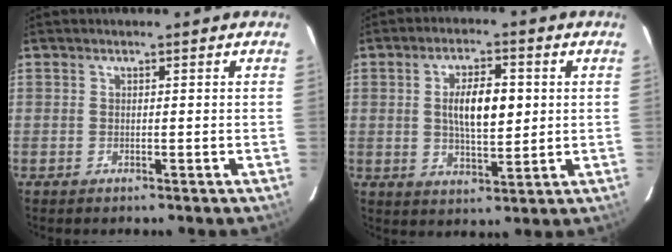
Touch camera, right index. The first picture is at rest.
{"total": 8.7, "force": [1.3, 3.5, 7.8], "torque": [-0.139, 0.005, 0.026]}